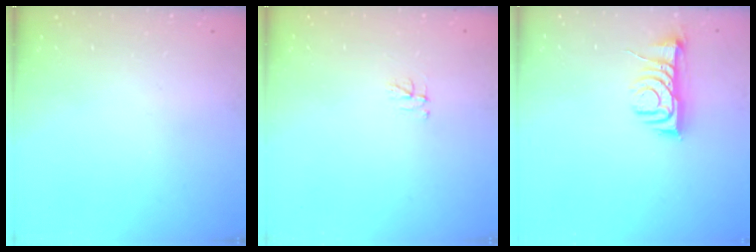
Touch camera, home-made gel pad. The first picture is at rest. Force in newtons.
{"total": 3.1, "press": 3.1, "slide": 0.4}
{"total": 8.3, "press": 8.2, "slide": 0.9}